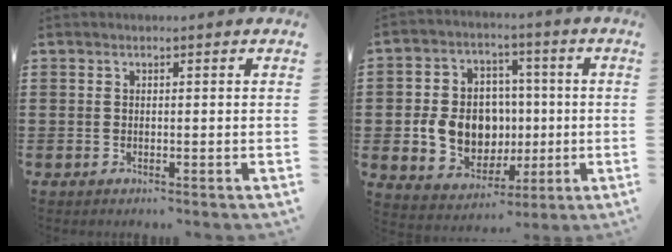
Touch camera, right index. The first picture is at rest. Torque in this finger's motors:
{"motor_torque": [2.14, 0.00, 1.05, 0.21]}